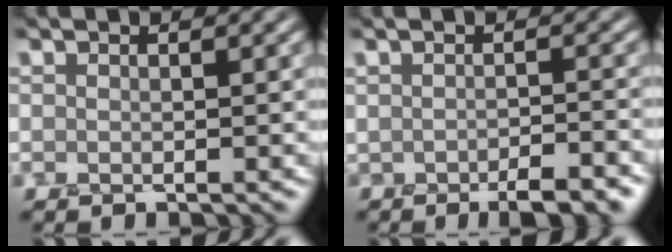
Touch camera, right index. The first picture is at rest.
{"total": 3.8, "force": [-2.4, 1.2, 2.8], "torque": [-0.042, -0.009, -0.031]}